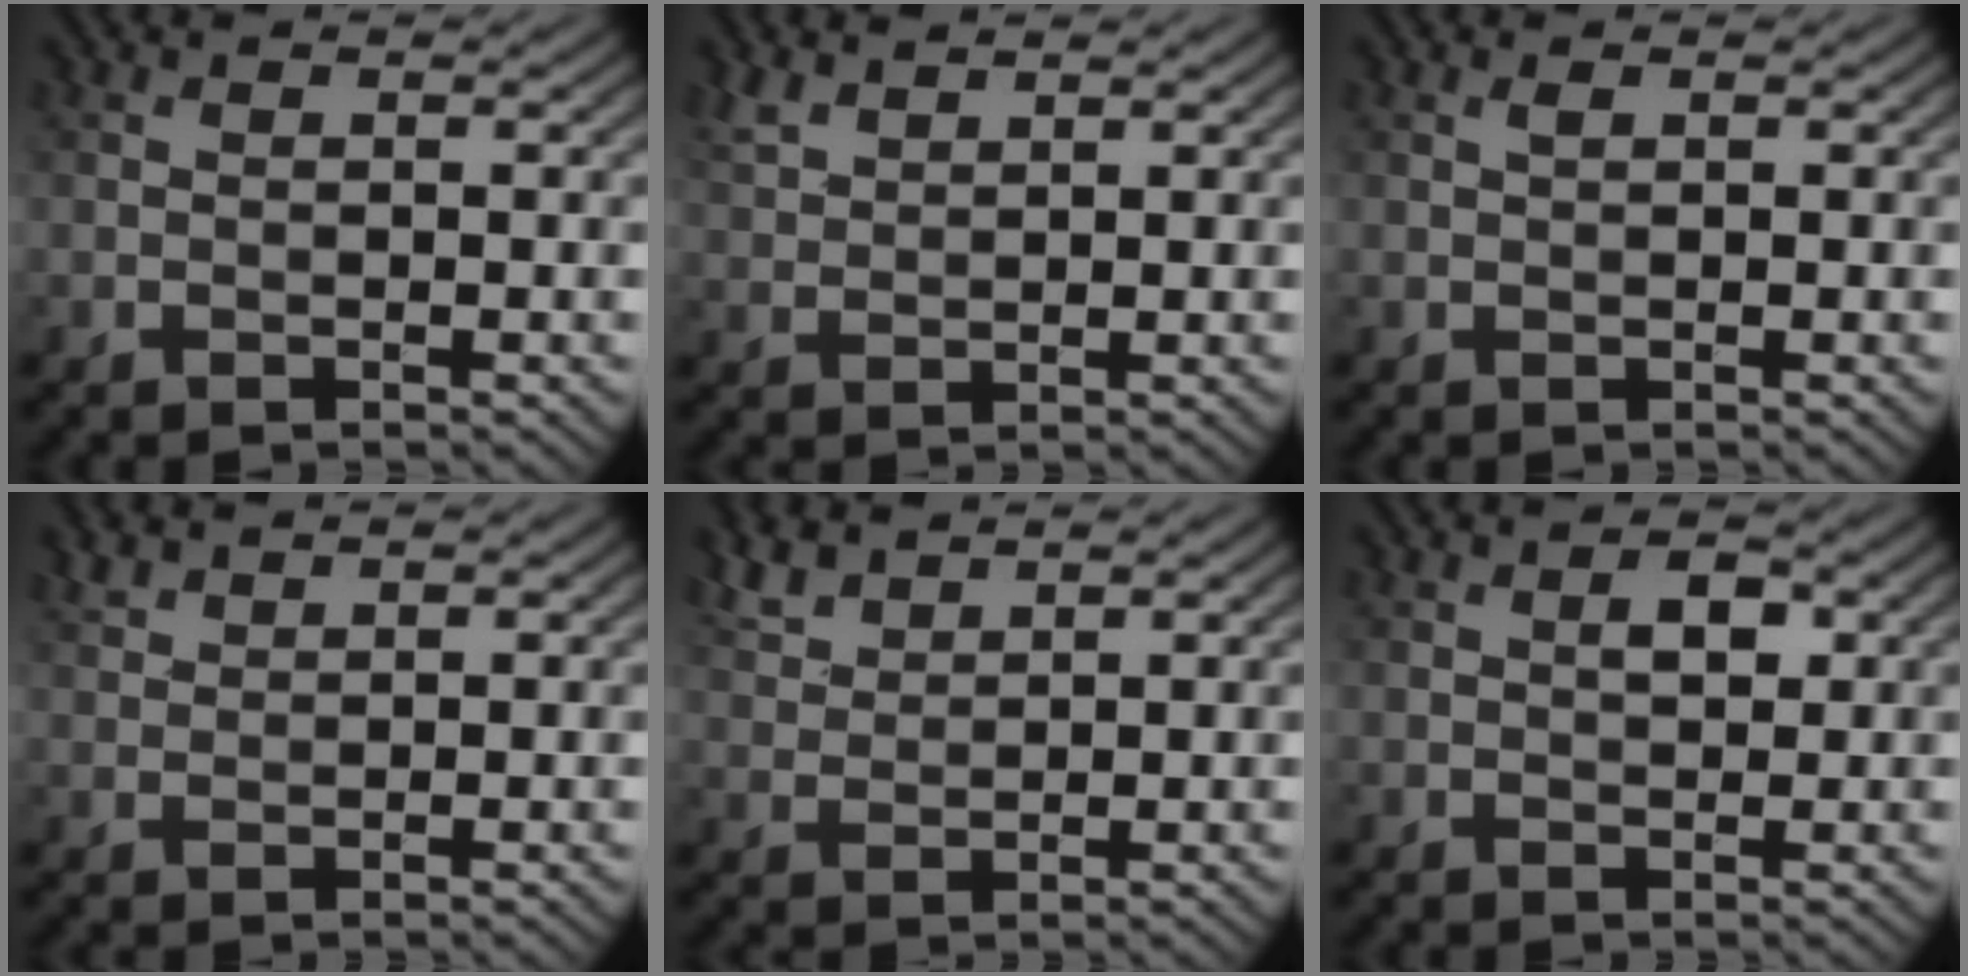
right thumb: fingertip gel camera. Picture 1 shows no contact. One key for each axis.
{"total": 2.7, "fx": 2.2, "fy": 0.9, "fz": 1.2, "tx": -0.032, "ty": 0.003, "tz": 0.054}
{"total": 0.6, "fx": 0.3, "fy": 0.2, "fz": 0.5, "tx": -0.011, "ty": 0.001, "tz": 0.006}
{"total": 1.6, "fx": 1.4, "fy": 0.6, "fz": 0.5, "tx": -0.016, "ty": 0.006, "tz": 0.033}
{"total": 3.6, "fx": 3.0, "fy": 1.2, "fz": 1.6, "tx": -0.044, "ty": 0.009, "tz": 0.070}
{"total": 2.1, "fx": 0.5, "fy": 1.2, "fz": 1.7, "tx": -0.026, "ty": 0.000, "tz": 0.007}